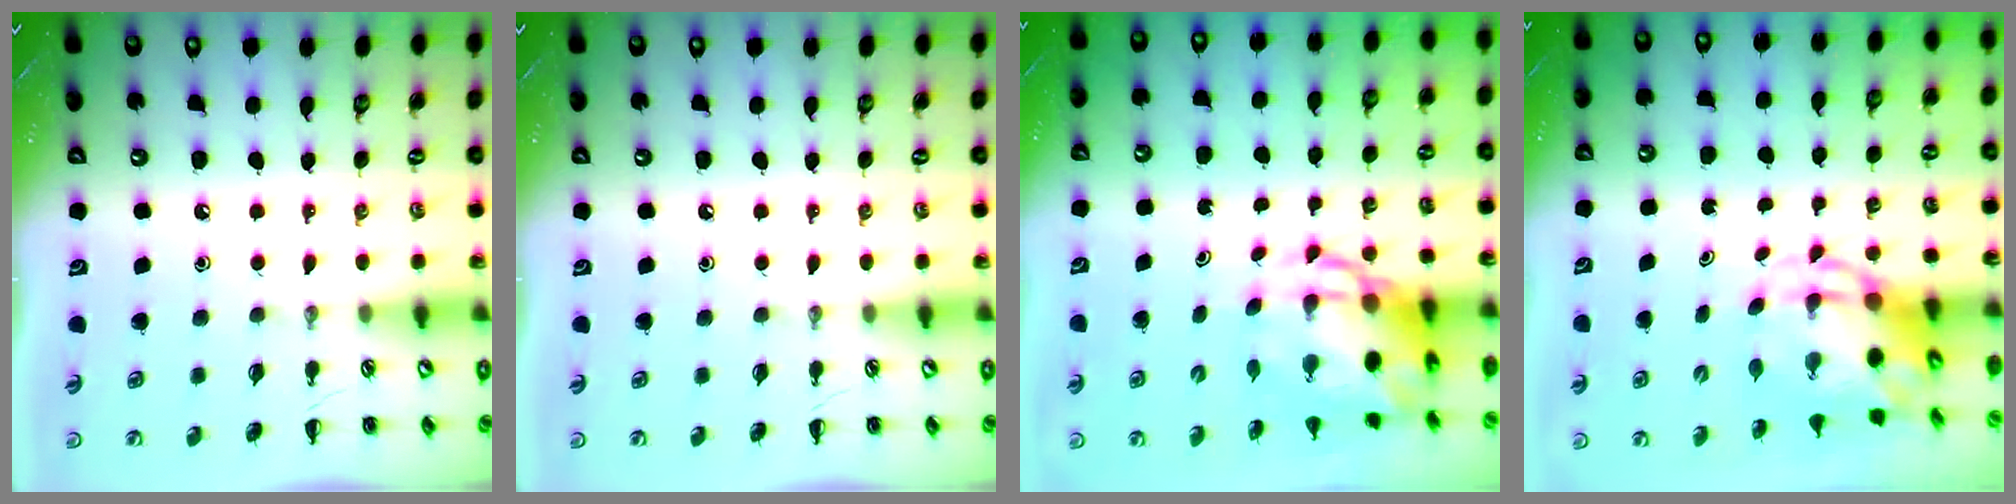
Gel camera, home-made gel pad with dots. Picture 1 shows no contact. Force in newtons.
{"total": 0.0}
{"total": 8.2, "press": 7.9, "slide": 2.0}
{"total": 5.1, "press": 4.9, "slide": 1.7}